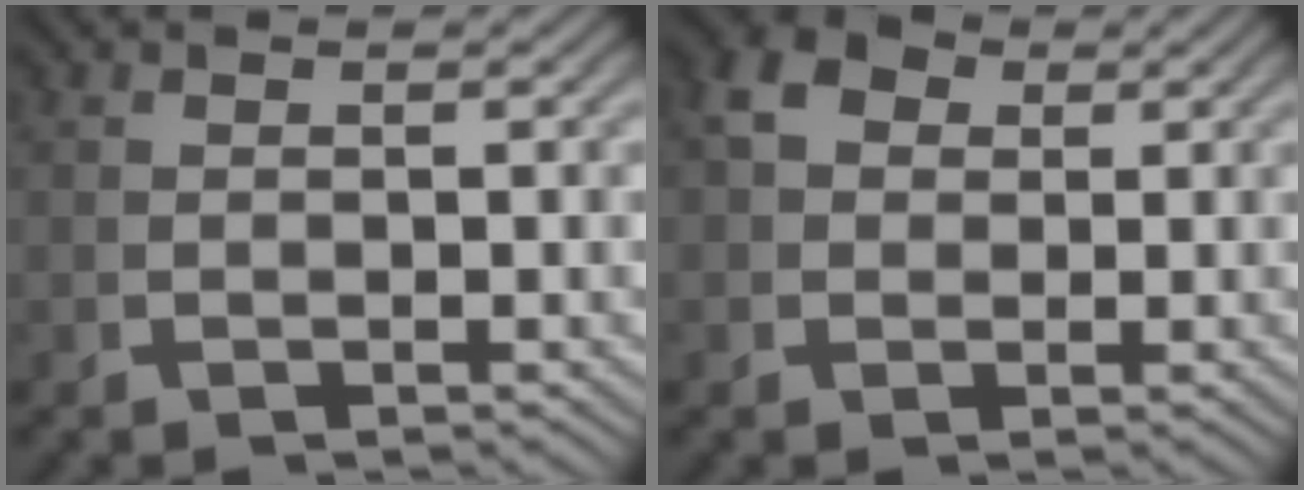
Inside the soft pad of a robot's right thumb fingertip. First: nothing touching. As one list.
[{"total": 5.4, "force": [1.8, 4.3, 2.7], "torque": [-0.056, -0.001, 0.024]}]